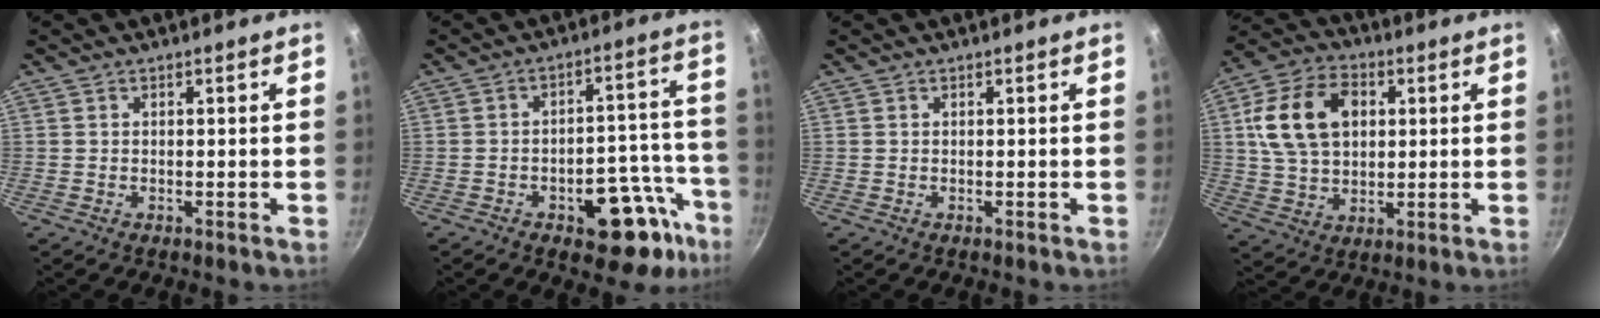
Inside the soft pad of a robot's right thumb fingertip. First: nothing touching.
{"total": 14.4, "force": [-7.5, 6.7, 10.4], "torque": [-0.094, 0.067, -0.094]}
{"total": 0.0}
{"total": 15.5, "force": [3.4, 10.8, 10.6], "torque": [-0.178, 0.011, 0.059]}